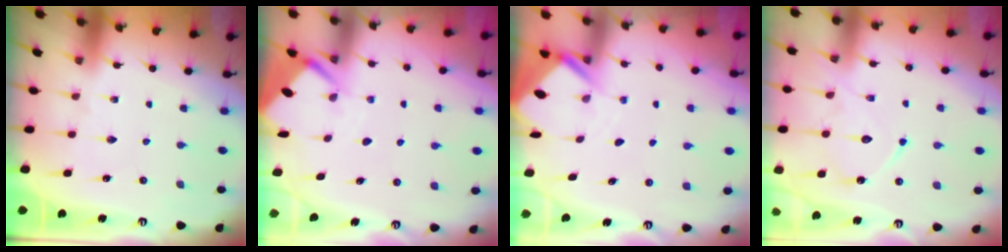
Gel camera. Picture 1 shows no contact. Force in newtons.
{"total": 2.8, "press": 2.7, "slide": 0.3}
{"total": 2.9, "press": 2.9, "slide": 0.3}
{"total": 12.8, "press": 12.8, "slide": 1.2}